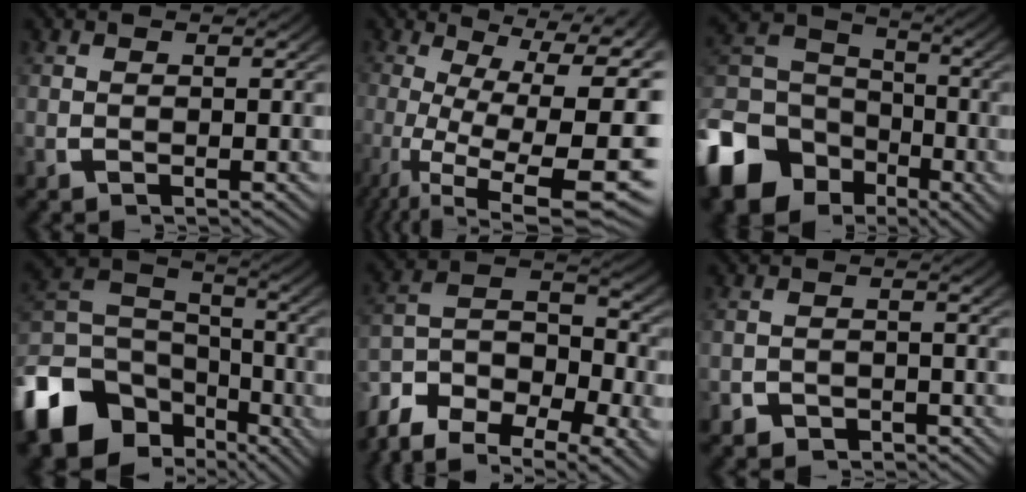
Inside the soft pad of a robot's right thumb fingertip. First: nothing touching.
{"total": 15.4, "force": [-1.7, 9.2, 12.2], "torque": [-0.197, -0.051, -0.006]}
{"total": 14.1, "force": [-5.8, 11.0, 6.8], "torque": [-0.145, -0.058, -0.080]}
{"total": 13.6, "force": [-5.7, 9.8, 7.6], "torque": [-0.155, -0.044, -0.079]}
{"total": 13.8, "force": [-6.3, 9.4, 7.9], "torque": [-0.157, -0.039, -0.105]}
{"total": 2.8, "force": [-2.6, 0.8, -0.5], "torque": [0.011, -0.008, -0.041]}